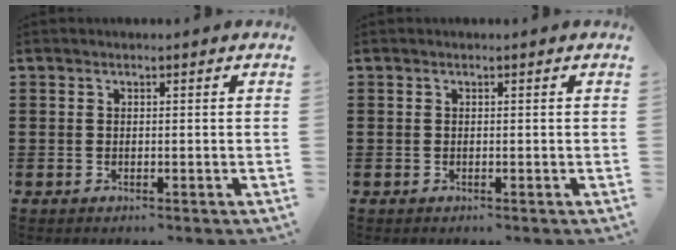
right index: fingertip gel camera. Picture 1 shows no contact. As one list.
[{"total": 0.0}]